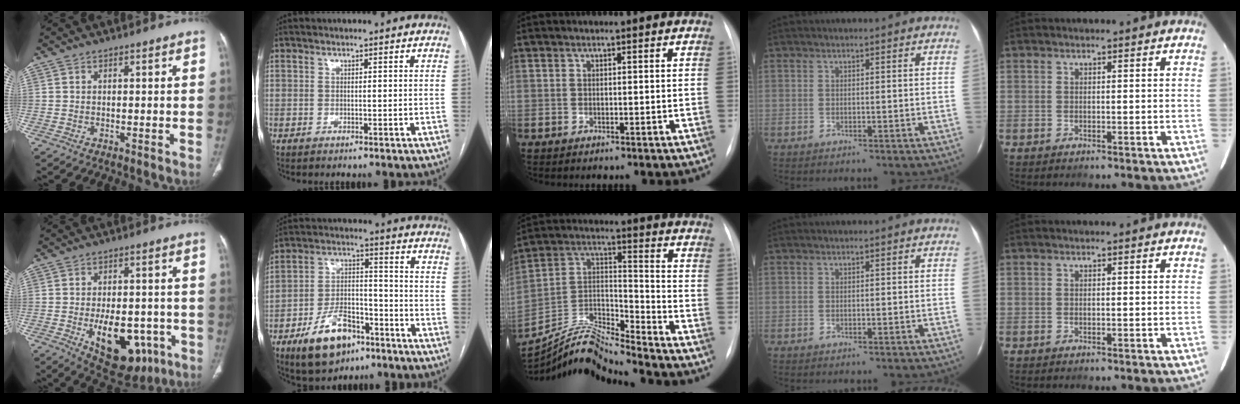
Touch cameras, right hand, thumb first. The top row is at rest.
{"thumb": {"total": 16.0, "force": [-5.5, 9.0, 12.1], "torque": [-0.147, 0.015, -0.059]}, "index": {"total": 12.5, "force": [-7.5, 6.5, 7.5], "torque": [-0.139, 0.014, -0.123]}, "middle": {"total": 13.7, "force": [-13.3, -1.4, 2.9], "torque": [-0.061, 0.036, -0.253]}}